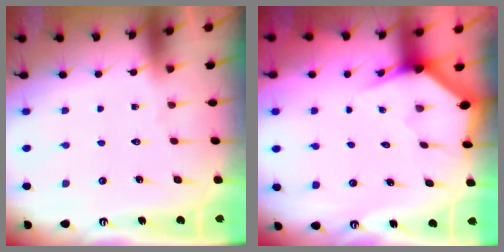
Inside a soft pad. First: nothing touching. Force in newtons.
{"total": 2.6, "press": 2.6, "slide": 0.1}